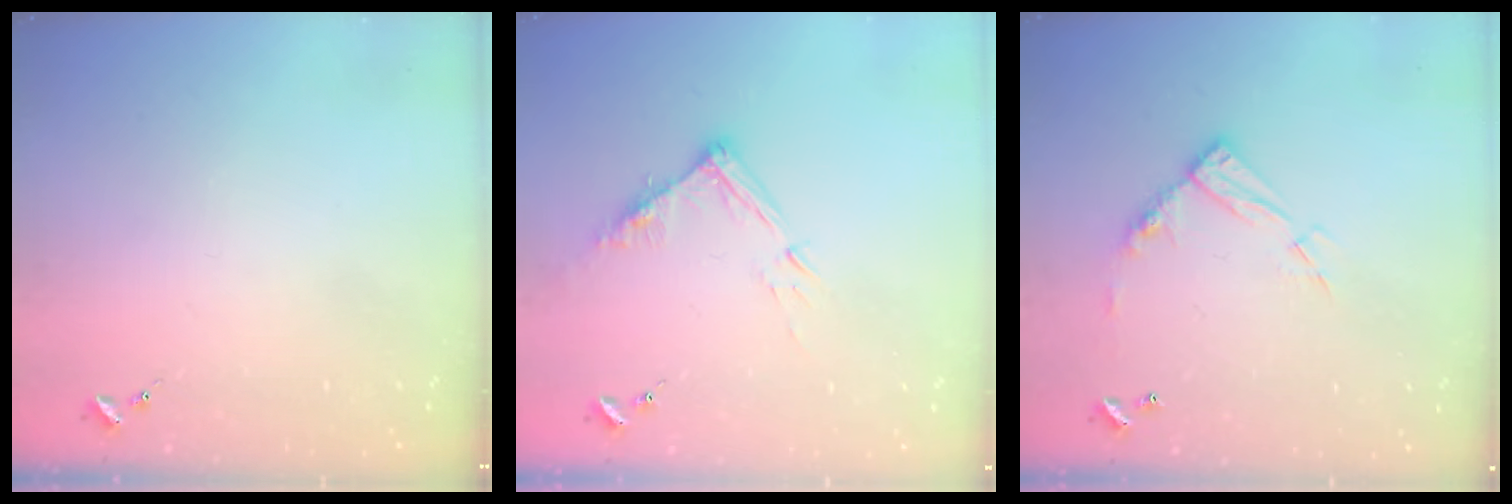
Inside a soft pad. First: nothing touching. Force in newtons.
{"total": 10.5, "press": 10.5, "slide": 0.8}
{"total": 12.2, "press": 12.1, "slide": 0.9}